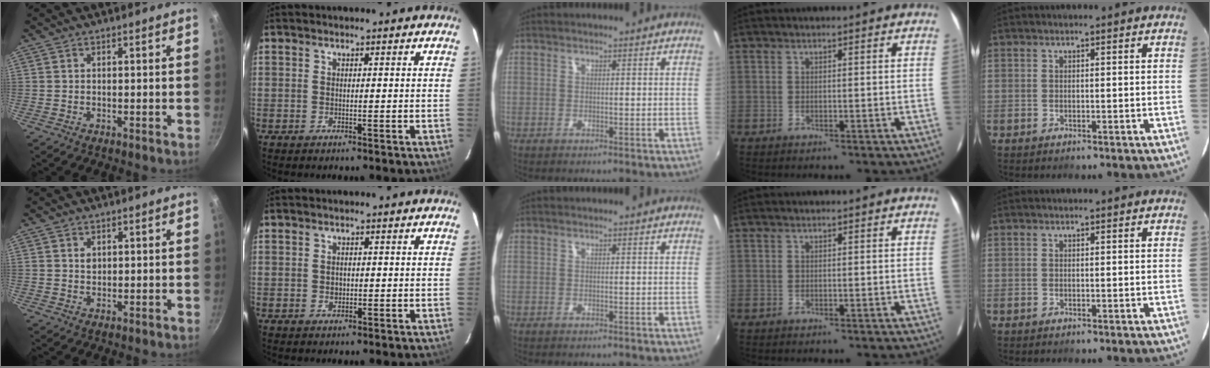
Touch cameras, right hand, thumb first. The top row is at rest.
{"thumb": {"total": 1.4, "force": [0.5, 1.1, 0.7], "torque": [-0.008, -0.001, 0.008]}, "index": {"total": 1.0, "force": [0.0, 1.0, 0.4], "torque": [-0.005, 0.001, 0.000]}}